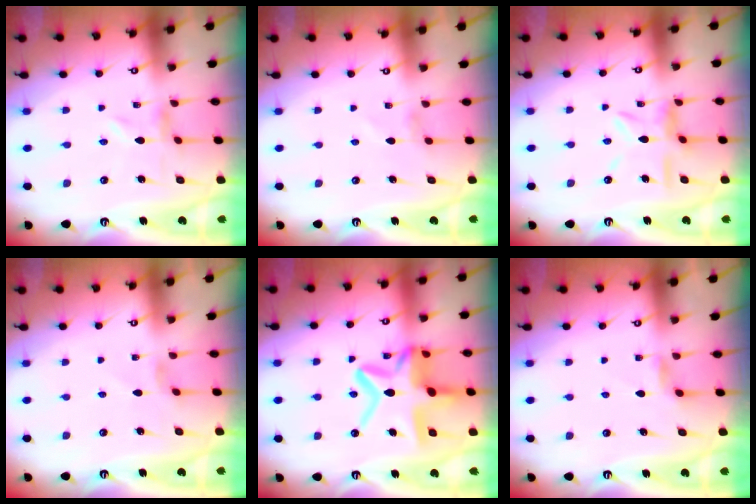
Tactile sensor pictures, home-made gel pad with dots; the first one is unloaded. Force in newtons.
{"total": 1.1, "press": 1.0, "slide": 0.4}
{"total": 9.9, "press": 9.8, "slide": 0.9}
{"total": 0.9, "press": 0.8, "slide": 0.3}
{"total": 17.6, "press": 17.5, "slide": 1.6}
{"total": 3.1, "press": 3.1, "slide": 0.5}